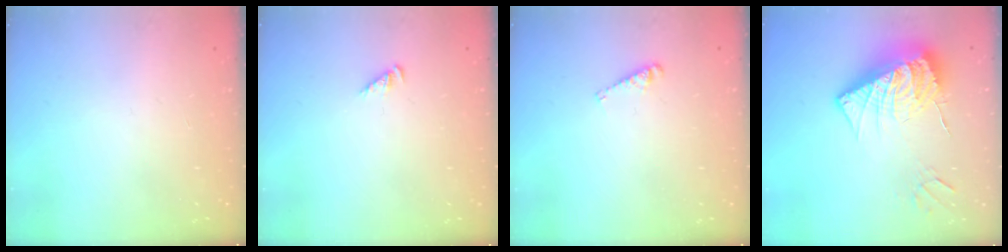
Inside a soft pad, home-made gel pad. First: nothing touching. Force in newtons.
{"total": 2.3, "press": 2.2, "slide": 0.4}
{"total": 3.4, "press": 3.4, "slide": 0.2}
{"total": 17.7, "press": 17.6, "slide": 1.9}